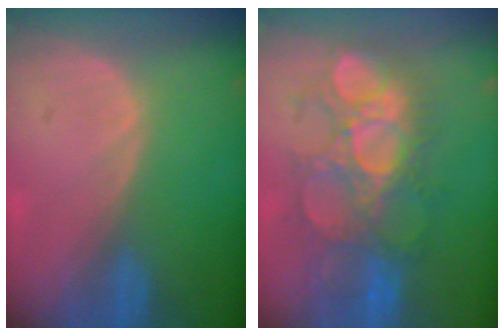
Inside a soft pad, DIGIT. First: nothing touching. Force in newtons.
{"total": 9.9, "press": 9.9, "slide": 1.0}